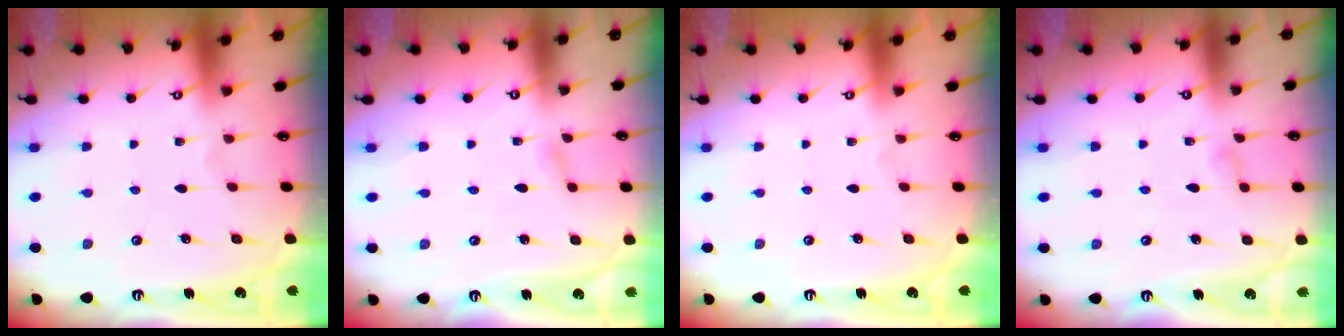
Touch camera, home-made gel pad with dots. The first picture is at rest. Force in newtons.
{"total": 1.1, "press": 1.1, "slide": 0.1}
{"total": 0.0}
{"total": 5.1, "press": 5.1, "slide": 0.6}